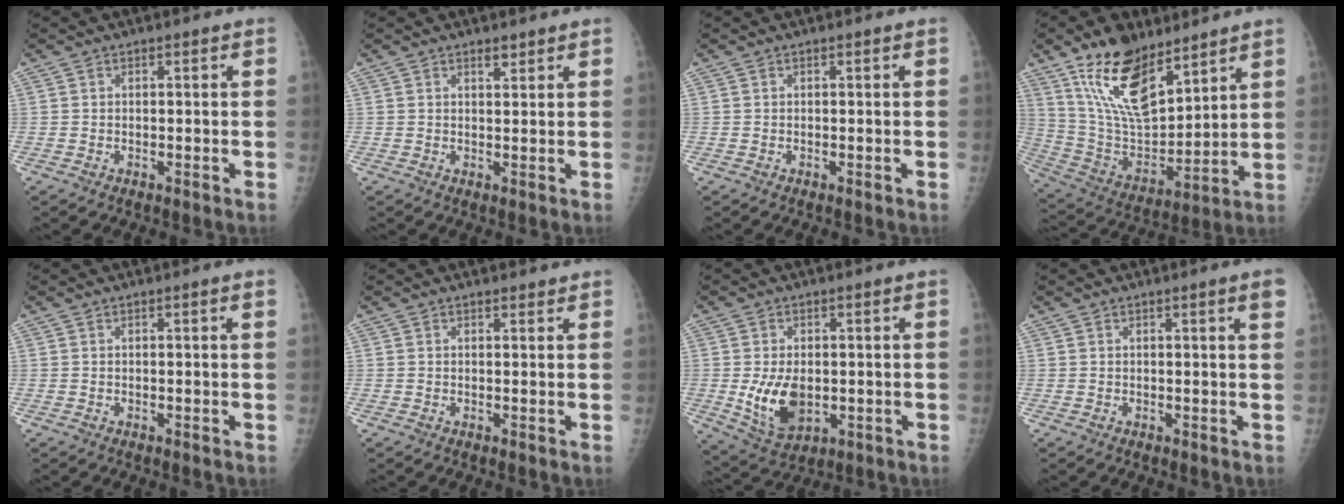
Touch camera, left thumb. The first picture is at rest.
{"total": 1.6, "force": [1.4, 0.6, 0.5], "torque": [0.002, -0.009, 0.020]}
{"total": 0.0}
{"total": 18.2, "force": [11.8, 8.1, 11.2], "torque": [-0.163, -0.064, 0.234]}
{"total": 0.7, "force": [0.4, -0.1, 0.6], "torque": [-0.013, 0.000, 0.006]}
{"total": 1.3, "force": [1.2, 0.5, 0.2], "torque": [0.008, -0.006, 0.017]}
{"total": 8.8, "force": [-0.6, 5.7, 6.7], "torque": [-0.103, -0.014, 0.005]}
{"total": 2.0, "force": [1.1, -0.2, 1.6], "torque": [-0.022, -0.005, 0.014]}